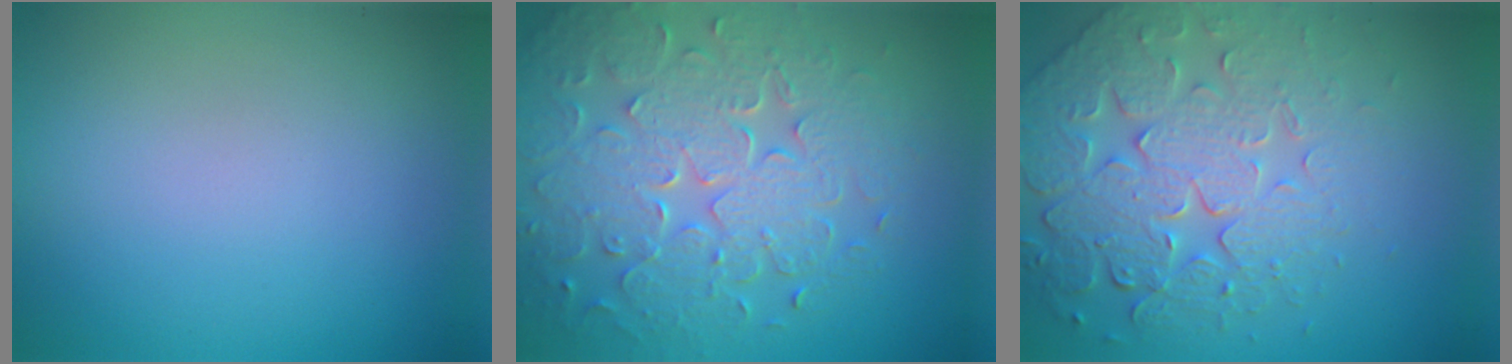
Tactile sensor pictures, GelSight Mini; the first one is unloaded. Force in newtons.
{"total": 8.1, "press": 5.7, "slide": 5.7}
{"total": 7.8, "press": 5.7, "slide": 5.4}